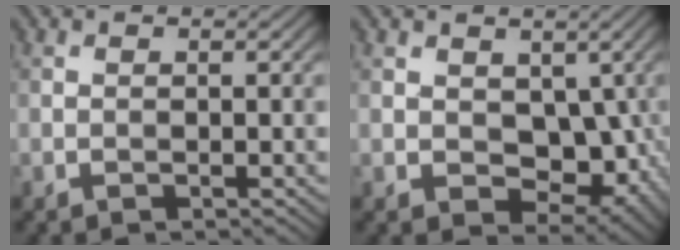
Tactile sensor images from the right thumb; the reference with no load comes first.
{"total": 7.6, "force": [0.6, 5.4, 5.3], "torque": [-0.095, -0.022, 0.017]}